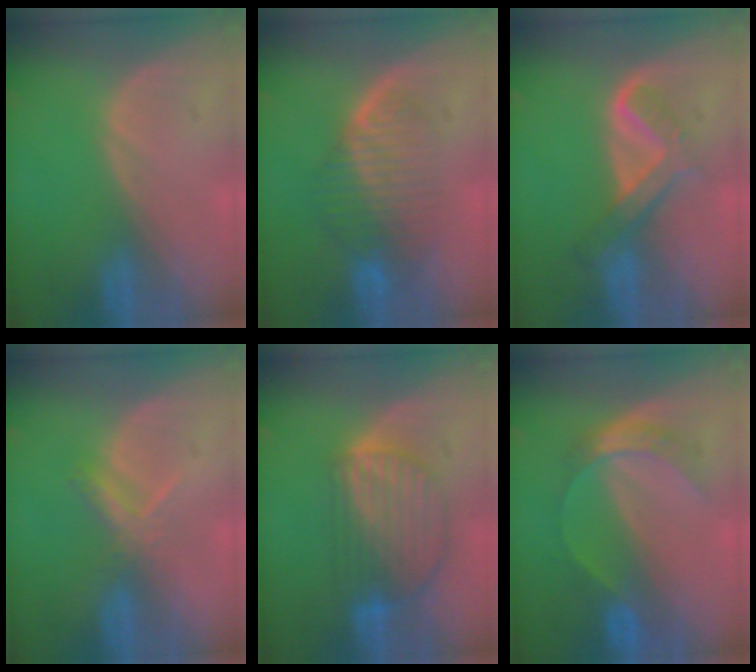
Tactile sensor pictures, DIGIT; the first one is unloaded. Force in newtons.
{"total": 7.4, "press": 6.8, "slide": 3.0}
{"total": 6.5, "press": 5.5, "slide": 3.3}
{"total": 3.1, "press": 2.9, "slide": 0.9}
{"total": 9.0, "press": 7.8, "slide": 4.4}
{"total": 4.9, "press": 4.9, "slide": 0.2}